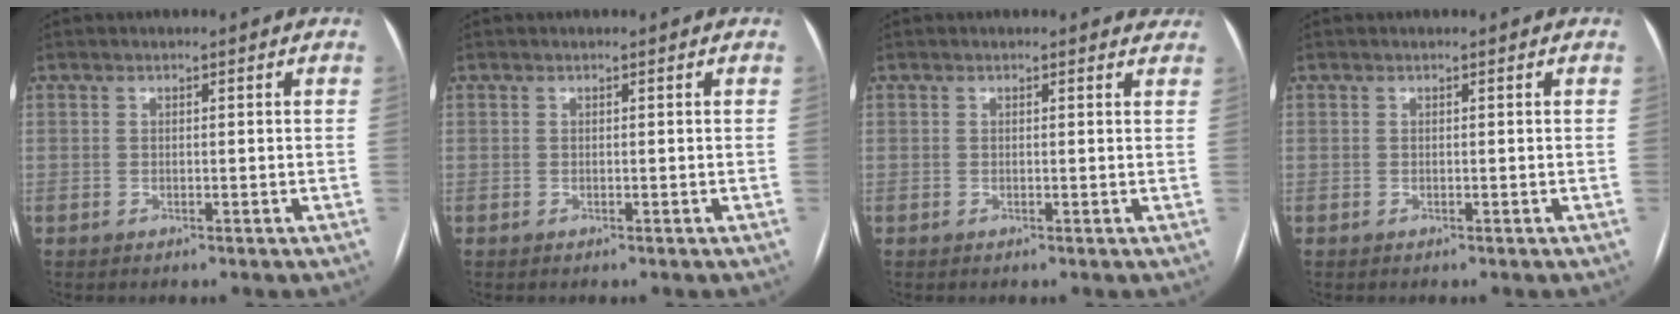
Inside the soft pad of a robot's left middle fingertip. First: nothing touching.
{"total": 0.0}
{"total": 2.9, "force": [2.7, 1.0, 0.1], "torque": [0.004, -0.009, 0.004]}
{"total": 0.0}